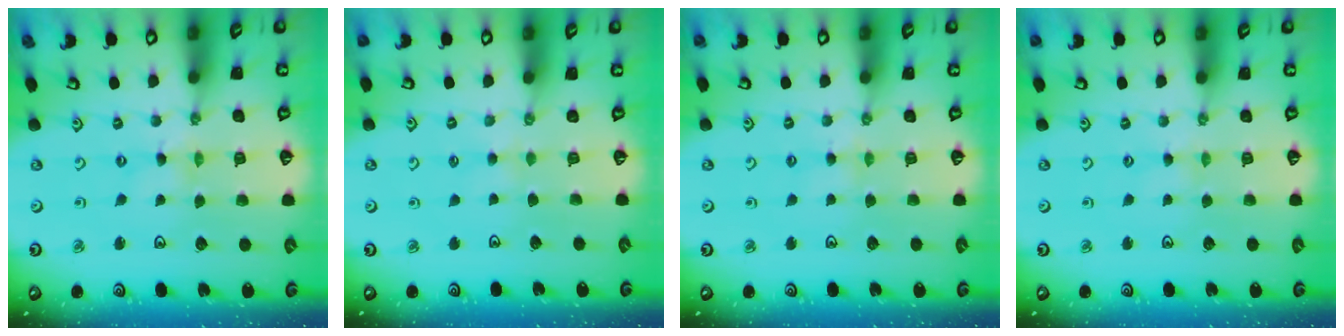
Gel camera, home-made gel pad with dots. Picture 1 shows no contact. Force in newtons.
{"total": 2.2, "press": 2.2, "slide": 0.5}
{"total": 2.8, "press": 2.8, "slide": 0.4}
{"total": 1.3, "press": 1.3, "slide": 0.3}